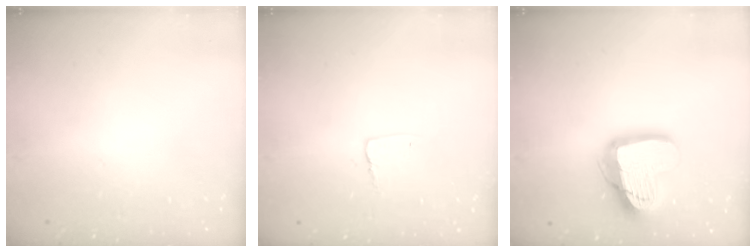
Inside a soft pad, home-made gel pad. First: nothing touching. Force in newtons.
{"total": 3.6, "press": 3.6, "slide": 0.3}
{"total": 17.7, "press": 17.6, "slide": 1.6}